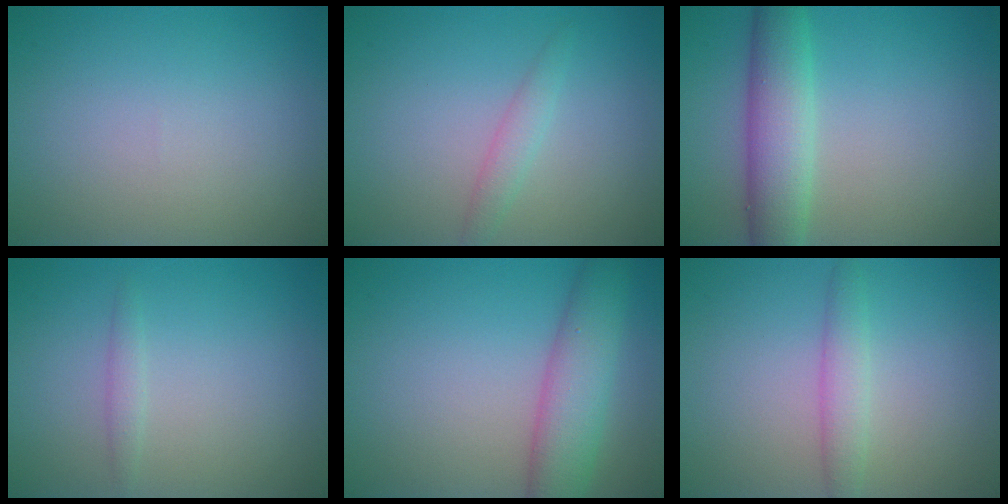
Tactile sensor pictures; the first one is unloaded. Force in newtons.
{"total": 1.4, "press": 1.4, "slide": 0.1}
{"total": 5.2, "press": 5.2, "slide": 0.5}
{"total": 1.0, "press": 1.0, "slide": 0.0}
{"total": 5.4, "press": 5.4, "slide": 0.1}
{"total": 2.1, "press": 2.1, "slide": 0.1}